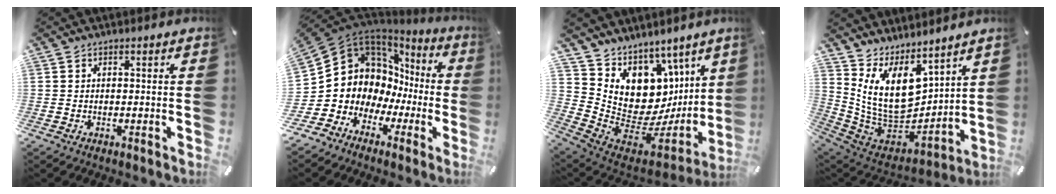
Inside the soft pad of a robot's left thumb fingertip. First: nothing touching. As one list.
[{"total": 9.1, "force": [2.7, 8.5, 1.8], "torque": [-0.045, -0.061, 0.062]}, {"total": 10.0, "force": [2.9, 9.1, 2.9], "torque": [-0.032, -0.096, 0.072]}, {"total": 15.6, "force": [6.2, 10.2, 10.1], "torque": [-0.209, -0.063, 0.122]}]